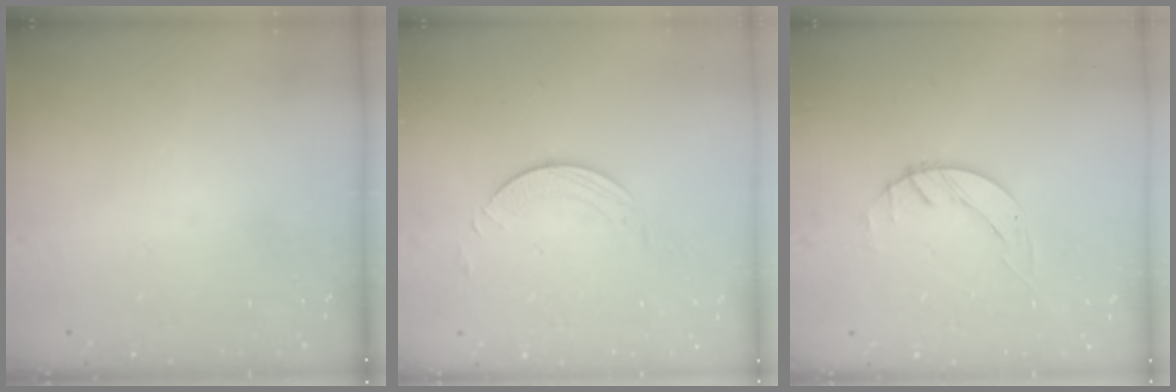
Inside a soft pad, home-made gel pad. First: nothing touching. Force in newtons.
{"total": 2.8, "press": 2.8, "slide": 0.2}
{"total": 1.4, "press": 1.4, "slide": 0.2}